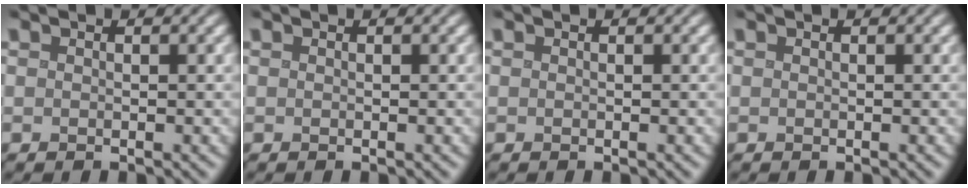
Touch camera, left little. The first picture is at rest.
{"total": 0.0}
{"total": 0.0}
{"total": 0.0}